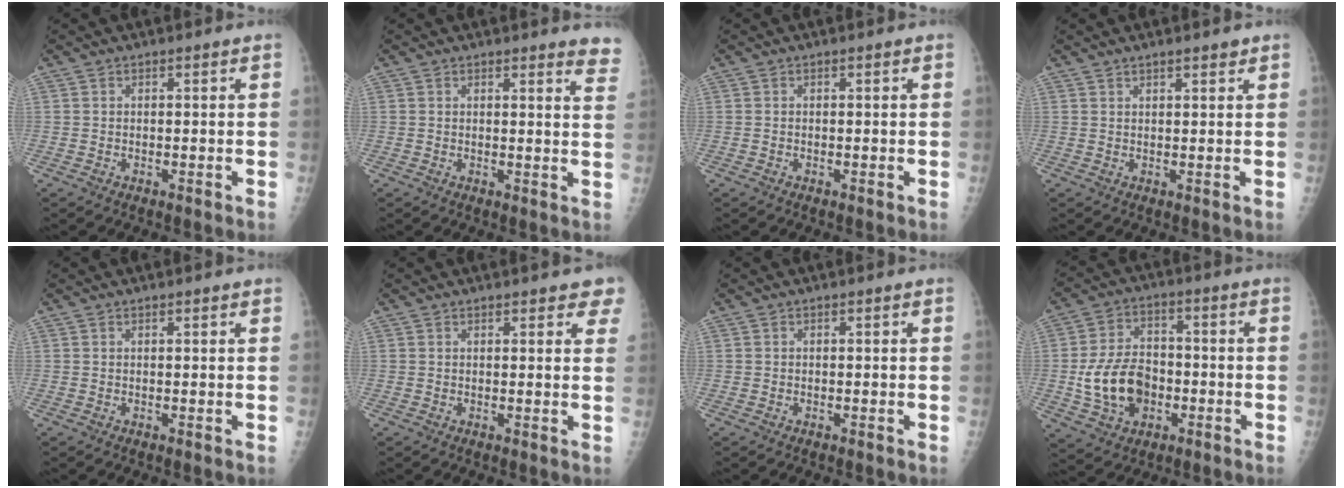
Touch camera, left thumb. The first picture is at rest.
{"total": 5.6, "force": [5.3, 0.9, 1.5], "torque": [0.005, -0.033, 0.030]}
{"total": 0.0}
{"total": 2.1, "force": [1.7, 0.5, 1.2], "torque": [-0.011, -0.007, 0.023]}
{"total": 0.8, "force": [0.6, 0.1, 0.6], "torque": [-0.006, 0.000, 0.008]}
{"total": 5.1, "force": [3.9, 1.6, 2.8], "torque": [-0.002, -0.007, 0.038]}
{"total": 0.0}
{"total": 12.6, "force": [-2.6, 9.2, 8.3], "torque": [-0.128, 0.019, -0.041]}